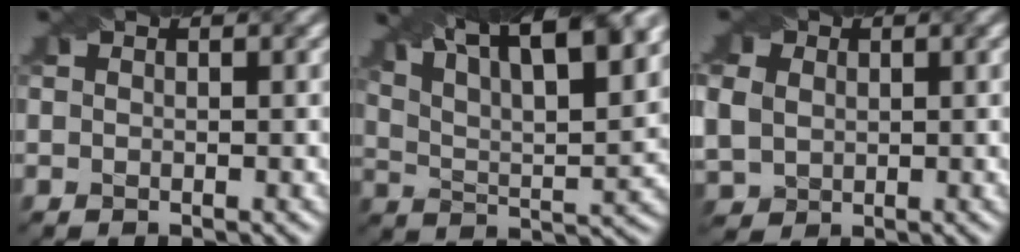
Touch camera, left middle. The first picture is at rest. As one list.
[{"total": 14.4, "force": [9.7, 4.7, 9.5], "torque": [-0.152, 0.033, 0.129]}, {"total": 5.5, "force": [1.4, 4.6, 2.7], "torque": [-0.080, 0.019, 0.020]}]